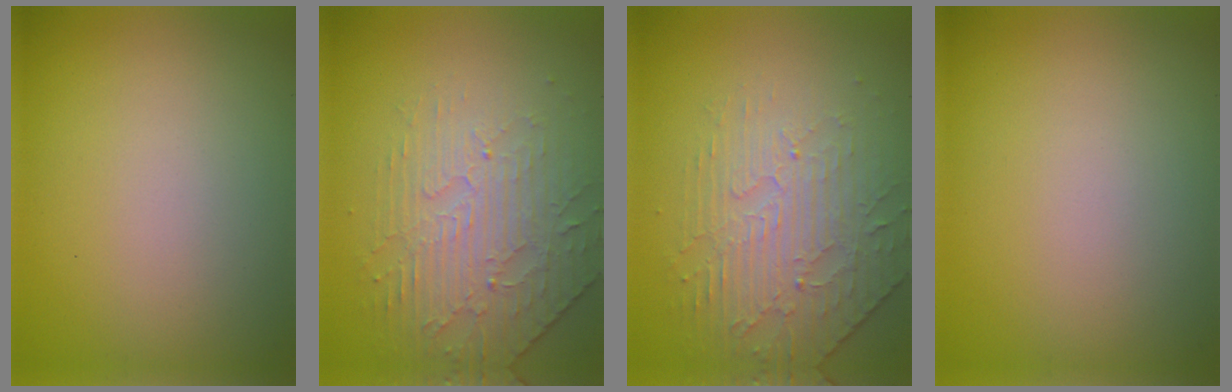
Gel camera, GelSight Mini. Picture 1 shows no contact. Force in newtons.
{"total": 4.4, "press": 3.4, "slide": 2.7}
{"total": 4.4, "press": 3.4, "slide": 2.7}
{"total": 0.0}